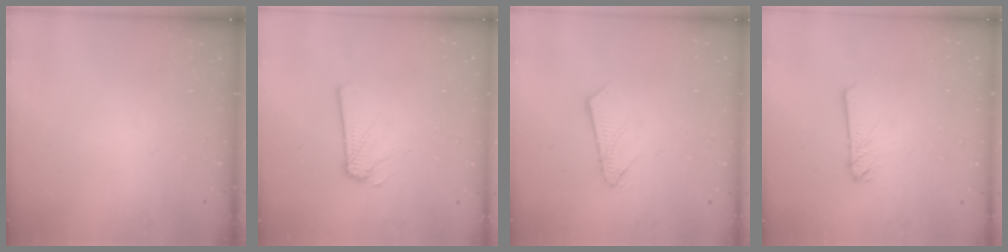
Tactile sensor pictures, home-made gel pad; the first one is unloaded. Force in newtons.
{"total": 2.1, "press": 2.1, "slide": 0.3}
{"total": 5.8, "press": 5.8, "slide": 0.3}
{"total": 3.0, "press": 3.0, "slide": 0.2}